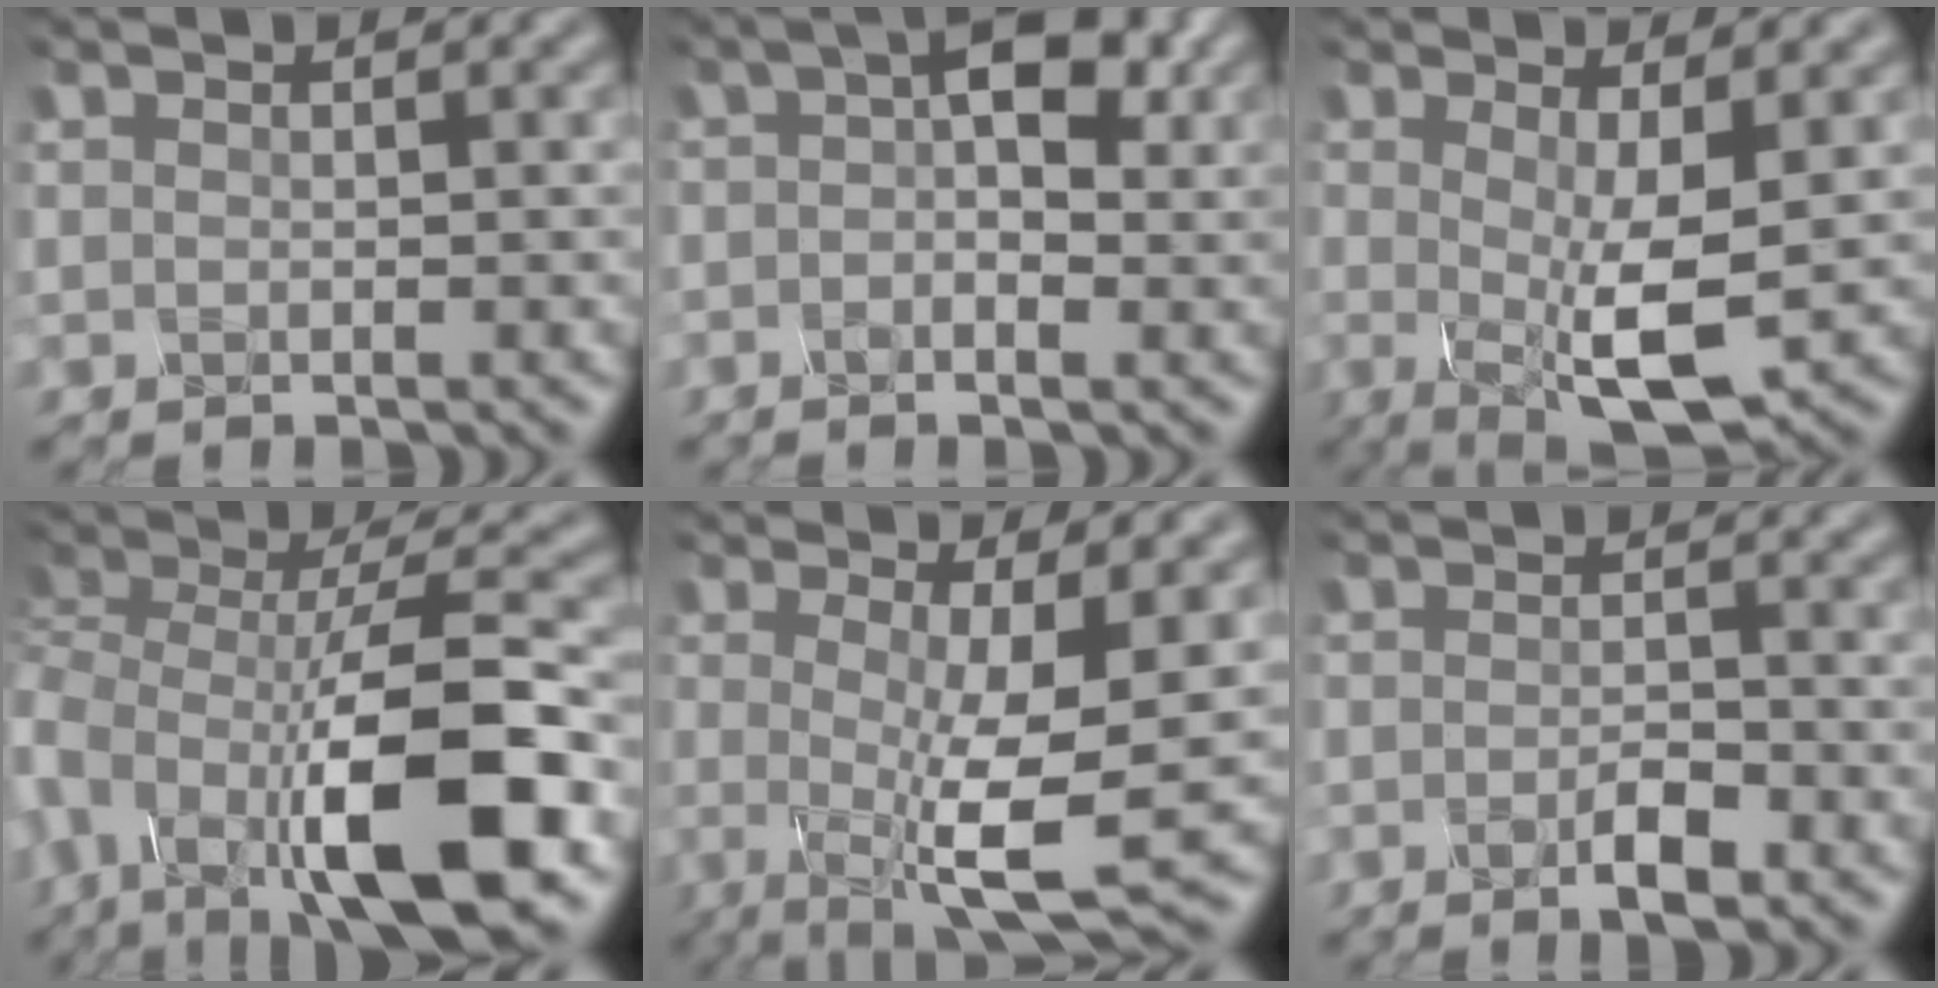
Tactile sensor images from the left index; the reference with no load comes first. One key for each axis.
{"total": 5.9, "fx": 1.0, "fy": 3.2, "fz": 4.9, "tx": -0.069, "ty": 0.007, "tz": 0.004}
{"total": 6.3, "fx": -0.4, "fy": 1.8, "fz": 6.1, "tx": -0.104, "ty": -0.011, "tz": -0.008}
{"total": 12.7, "fx": -5.0, "fy": 4.9, "fz": 10.6, "tx": -0.186, "ty": -0.001, "tz": -0.094}
{"total": 8.4, "fx": -1.2, "fy": 1.9, "fz": 8.1, "tx": -0.121, "ty": -0.010, "tz": -0.022}
{"total": 2.5, "fx": -1.8, "fy": 0.5, "fz": 1.7, "tx": -0.032, "ty": -0.006, "tz": -0.031}